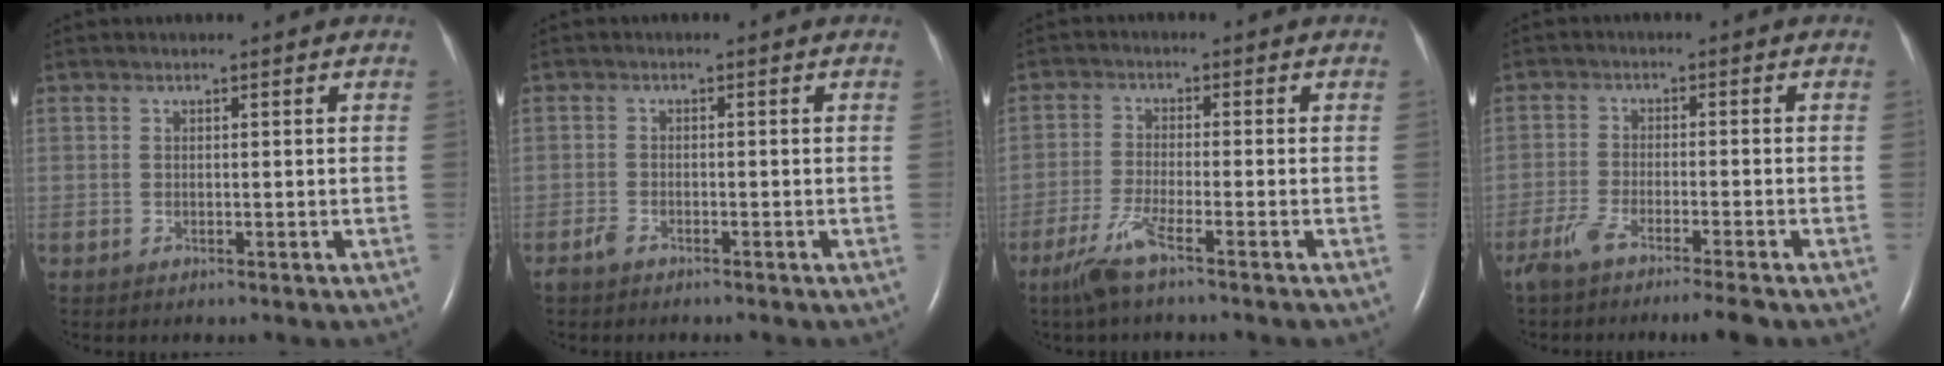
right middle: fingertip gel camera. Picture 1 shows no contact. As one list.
[{"total": 1.6, "force": [-1.3, 0.5, 0.7], "torque": [-0.026, -0.002, -0.024]}, {"total": 5.3, "force": [-3.6, -0.3, 3.8], "torque": [-0.089, -0.015, -0.078]}, {"total": 7.6, "force": [-6.0, -0.2, 4.7], "torque": [-0.079, -0.014, -0.100]}]